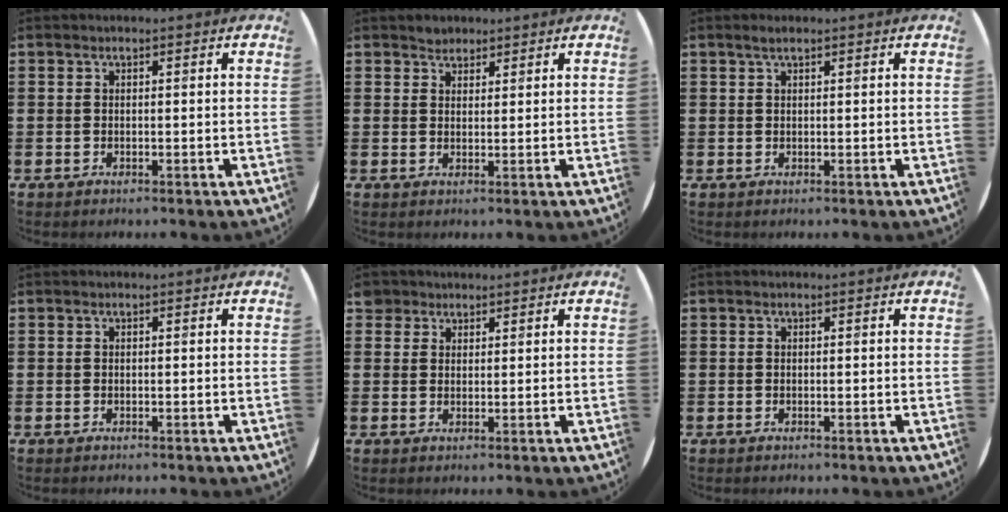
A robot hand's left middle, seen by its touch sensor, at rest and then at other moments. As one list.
[{"total": 1.8, "force": [1.6, 0.7, -0.1], "torque": [0.007, -0.001, 0.030]}, {"total": 1.0, "force": [0.7, 0.1, 0.7], "torque": [-0.014, 0.003, 0.013]}, {"total": 0.0}, {"total": 2.4, "force": [2.0, 1.4, 0.0], "torque": [0.002, 0.003, 0.037]}, {"total": 0.0}]